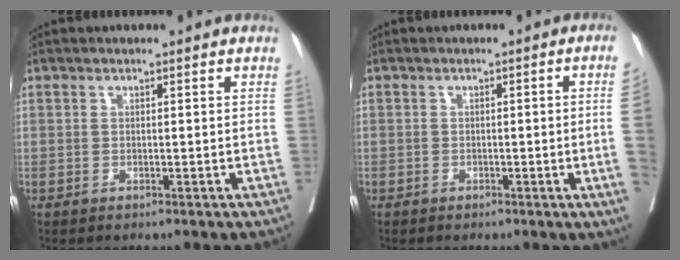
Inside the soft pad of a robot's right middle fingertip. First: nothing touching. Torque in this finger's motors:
{"motor_torque": [0.69, -0.95, -0.82, -0.21]}